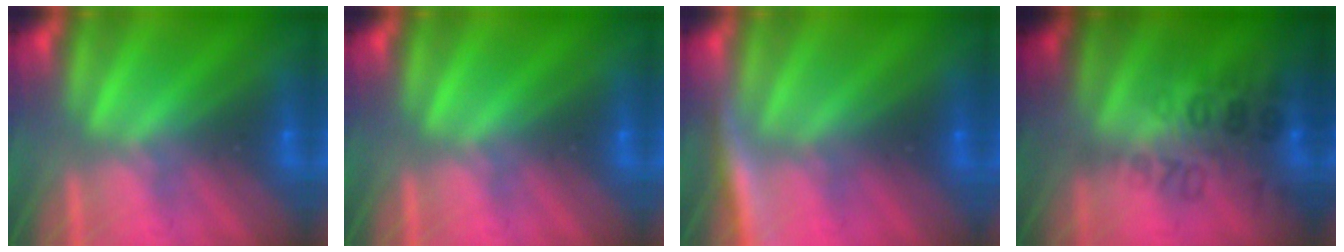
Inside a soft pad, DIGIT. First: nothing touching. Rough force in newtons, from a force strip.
{"total": 0.0}
{"total": 4.5}
{"total": 2.8}